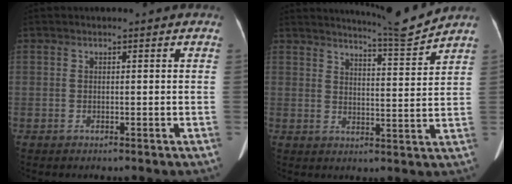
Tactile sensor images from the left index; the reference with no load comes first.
{"total": 7.4, "force": [7.1, -1.9, 1.0], "torque": [-0.031, -0.036, 0.109]}